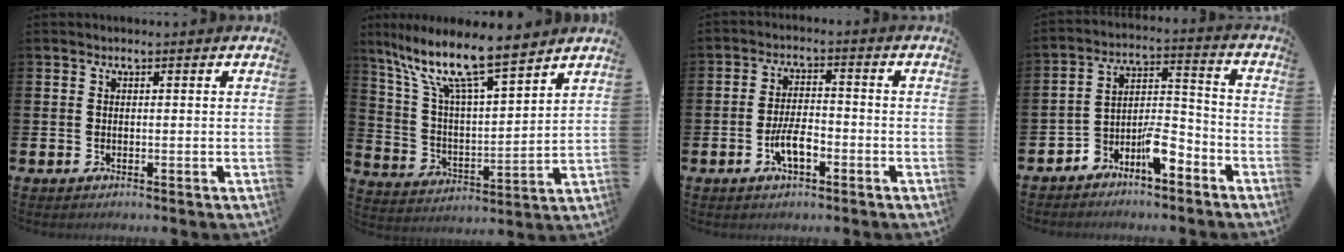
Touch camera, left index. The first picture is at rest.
{"total": 11.6, "force": [9.6, 1.9, 6.1], "torque": [-0.150, -0.056, 0.162]}
{"total": 4.5, "force": [-1.8, 1.9, 3.7], "torque": [-0.065, 0.003, -0.035]}
{"total": 6.8, "force": [-5.1, 2.1, 4.0], "torque": [-0.073, 0.000, -0.097]}